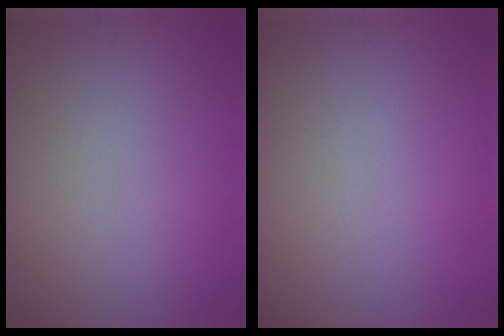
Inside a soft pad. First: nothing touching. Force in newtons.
{"total": 0.0}